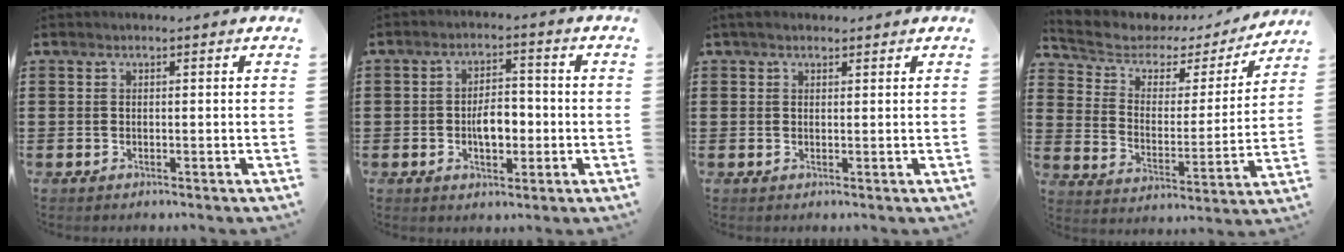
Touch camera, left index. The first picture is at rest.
{"total": 5.0, "force": [-1.0, 2.6, 4.2], "torque": [-0.062, -0.001, -0.024]}
{"total": 1.4, "force": [1.1, 0.6, 0.6], "torque": [-0.015, 0.005, 0.020]}
{"total": 4.2, "force": [2.9, 2.8, 1.1], "torque": [-0.052, -0.020, 0.042]}